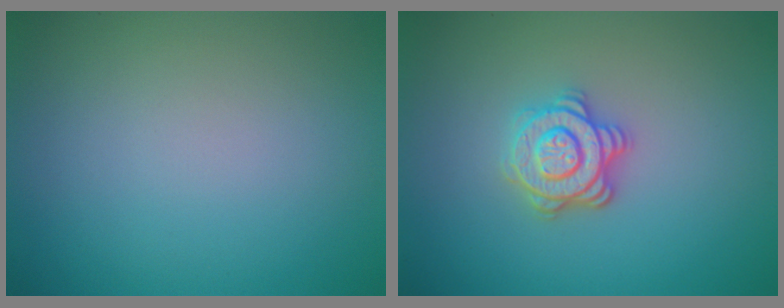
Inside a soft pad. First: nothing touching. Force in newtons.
{"total": 3.6, "press": 3.1, "slide": 1.9}